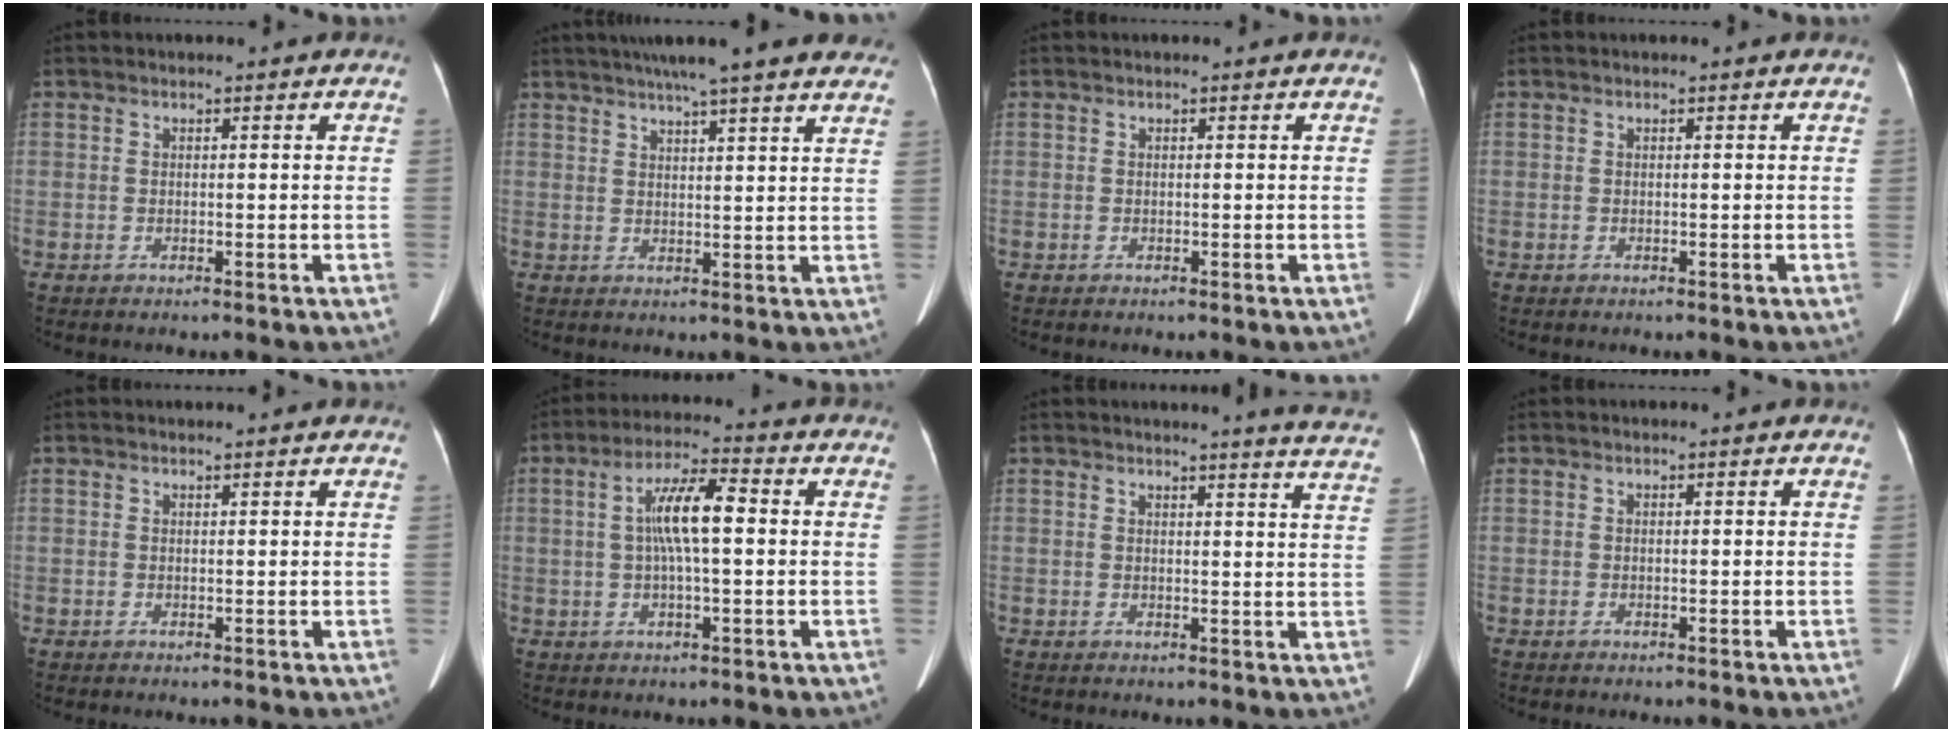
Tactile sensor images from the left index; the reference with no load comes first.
{"total": 18.9, "force": [16.0, 1.2, 10.2], "torque": [-0.154, 0.029, 0.198]}
{"total": 0.0}
{"total": 0.0}
{"total": 1.8, "force": [1.7, 0.1, 0.6], "torque": [-0.011, 0.014, 0.020]}
{"total": 7.9, "force": [0.7, 1.4, 7.8], "torque": [-0.148, 0.018, 0.009]}
{"total": 11.1, "force": [10.7, -0.9, 3.0], "torque": [-0.027, -0.070, 0.092]}
{"total": 0.0}